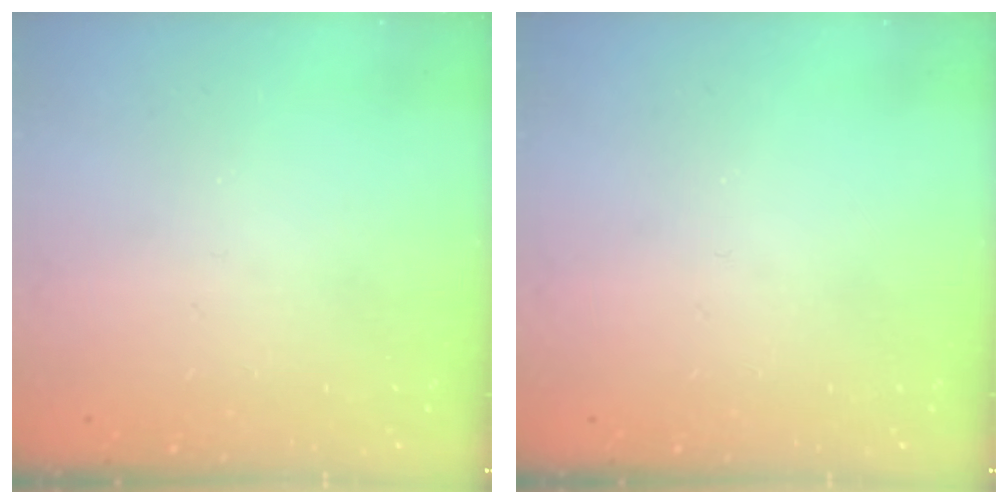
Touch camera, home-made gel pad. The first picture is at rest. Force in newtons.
{"total": 0.0}